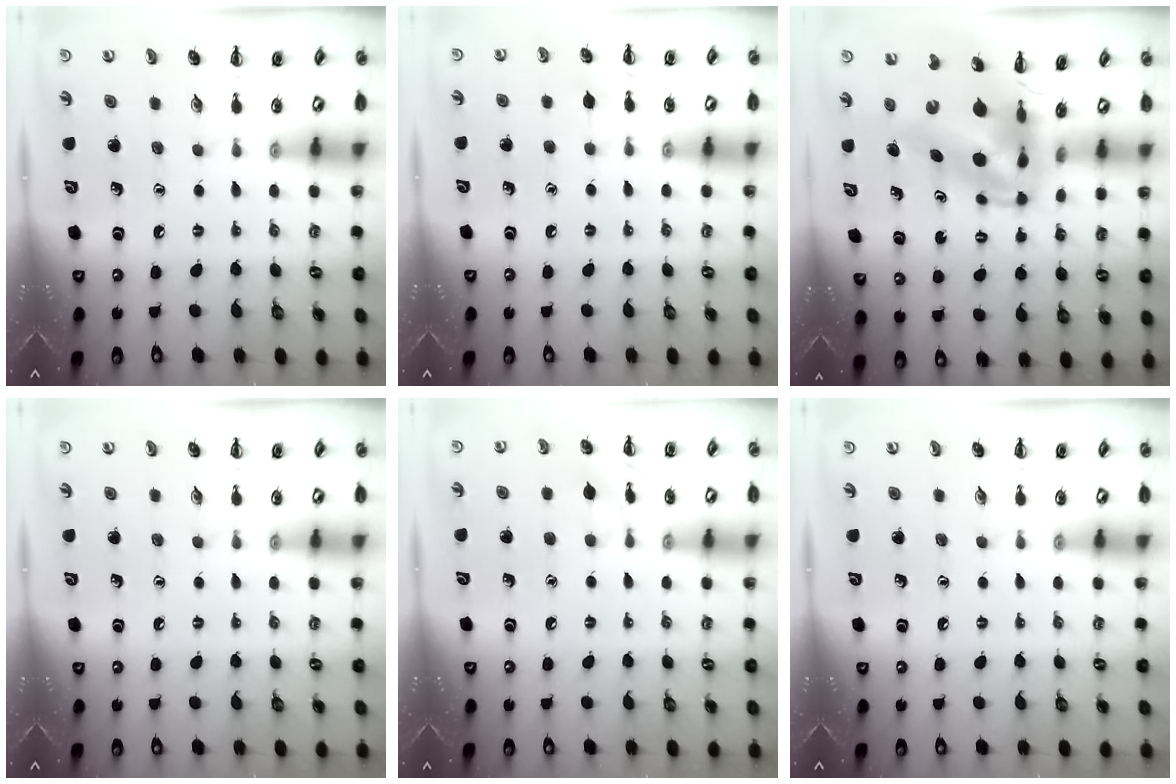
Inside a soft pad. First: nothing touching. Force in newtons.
{"total": 2.8, "press": 2.6, "slide": 0.8}
{"total": 8.4, "press": 7.9, "slide": 2.8}
{"total": 0.0}
{"total": 4.7, "press": 4.4, "slide": 1.8}
{"total": 0.0}